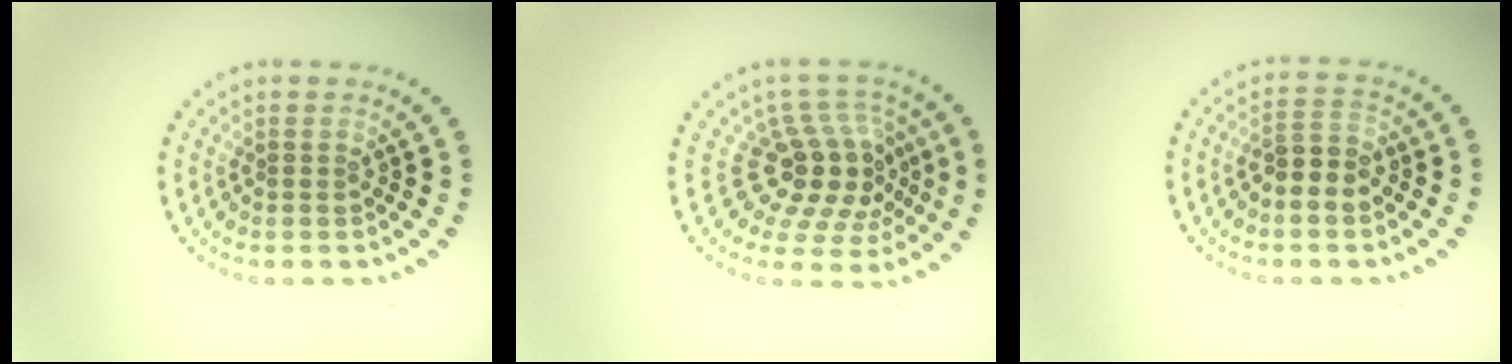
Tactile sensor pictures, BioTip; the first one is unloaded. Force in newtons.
{"total": 5.0, "press": 4.0, "slide": 3.0}
{"total": 3.0, "press": 2.9, "slide": 0.9}